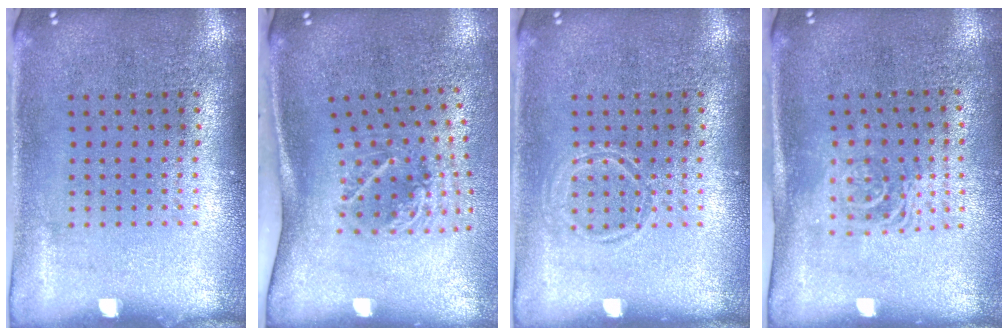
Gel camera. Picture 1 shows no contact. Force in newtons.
{"total": 2.1, "press": 1.3, "slide": 1.6}
{"total": 1.0, "press": 1.0, "slide": 0.1}
{"total": 1.6, "press": 1.3, "slide": 1.0}